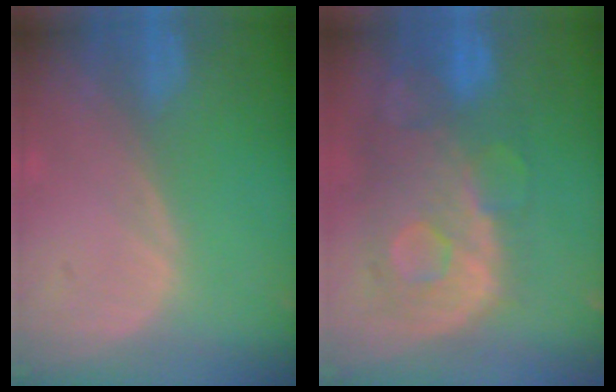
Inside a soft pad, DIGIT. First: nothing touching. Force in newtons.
{"total": 11.2, "press": 9.7, "slide": 5.5}